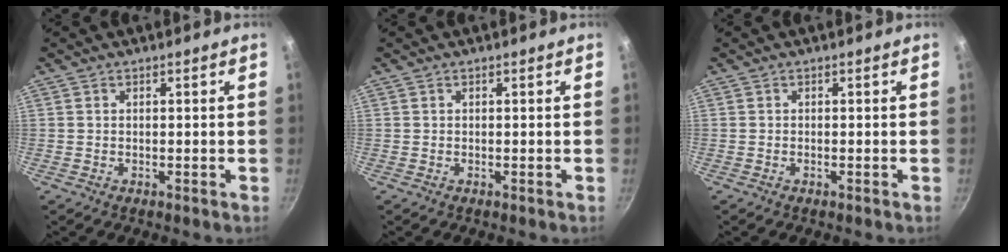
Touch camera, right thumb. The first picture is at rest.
{"total": 0.0}
{"total": 0.0}